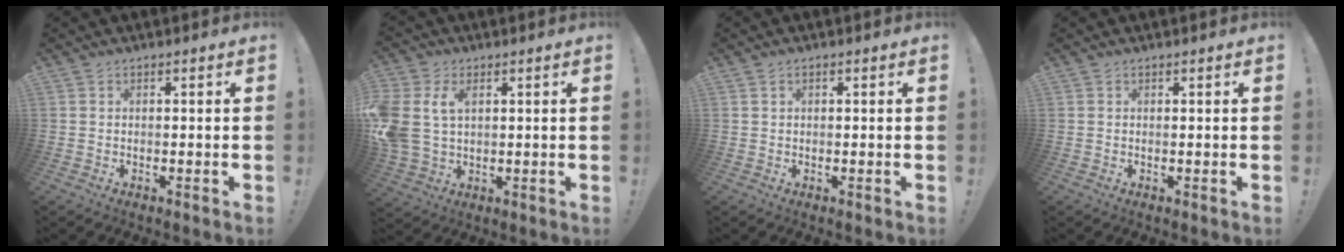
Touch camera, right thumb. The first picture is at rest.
{"total": 10.7, "force": [3.6, 7.5, 6.7], "torque": [-0.143, -0.009, 0.069]}
{"total": 0.5, "force": [0.2, 0.5, 0.2], "torque": [-0.005, 0.002, 0.003]}
{"total": 0.0}